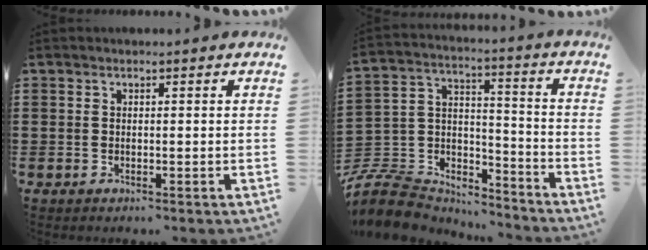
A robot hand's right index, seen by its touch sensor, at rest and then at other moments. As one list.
[{"total": 8.8, "force": [-7.8, 3.7, 1.9], "torque": [-0.069, 0.005, -0.156]}]